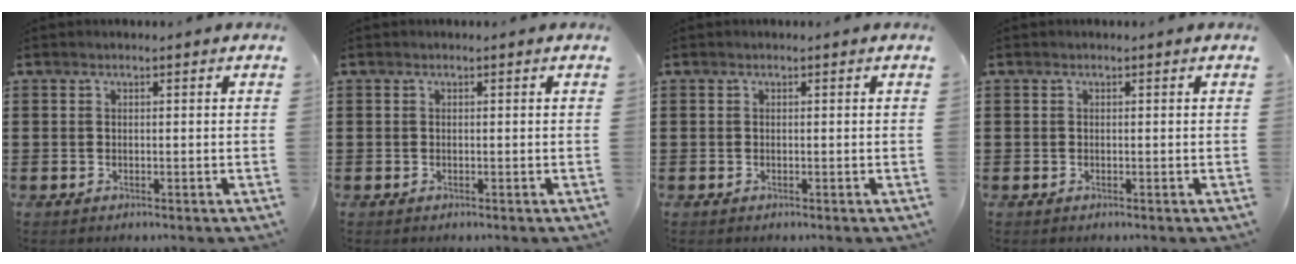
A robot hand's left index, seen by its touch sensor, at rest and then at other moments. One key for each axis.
{"total": 0.0}
{"total": 0.0}
{"total": 0.0}